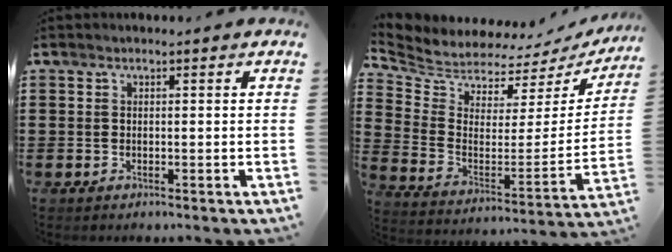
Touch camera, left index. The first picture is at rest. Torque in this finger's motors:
{"motor_torque": [1.05, -1.09, 0.01, -0.02]}